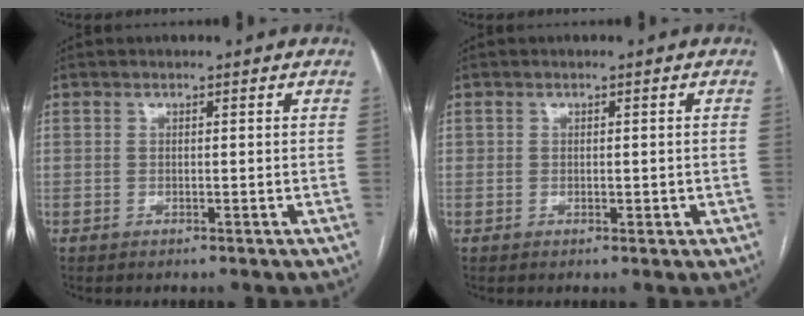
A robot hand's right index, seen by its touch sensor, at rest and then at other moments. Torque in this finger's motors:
{"motor_torque": [-0.16, 0.15, 0.00, 0.01]}